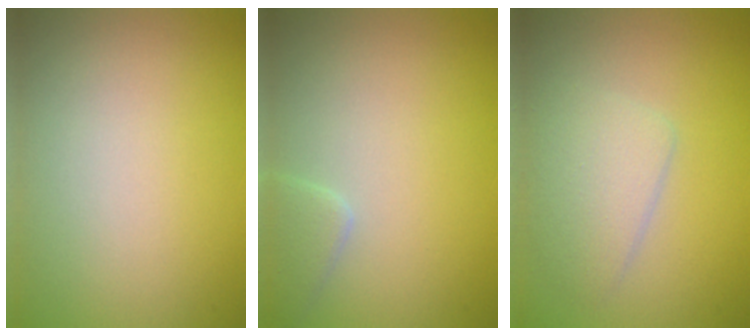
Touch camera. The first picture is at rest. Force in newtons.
{"total": 1.8, "press": 1.8, "slide": 0.1}
{"total": 3.2, "press": 3.2, "slide": 0.2}